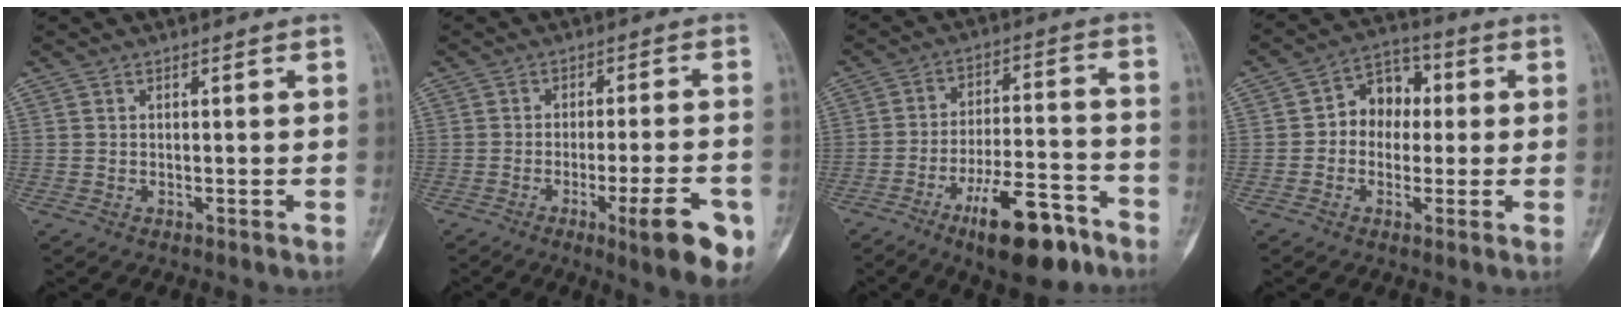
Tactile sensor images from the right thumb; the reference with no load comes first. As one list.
[{"total": 12.3, "force": [-5.3, 2.2, 10.8], "torque": [-0.135, 0.007, -0.068]}, {"total": 15.7, "force": [-9.5, 5.6, 11.2], "torque": [-0.159, 0.069, -0.146]}, {"total": 8.5, "force": [0.4, 6.7, 5.2], "torque": [-0.039, 0.027, -0.005]}]